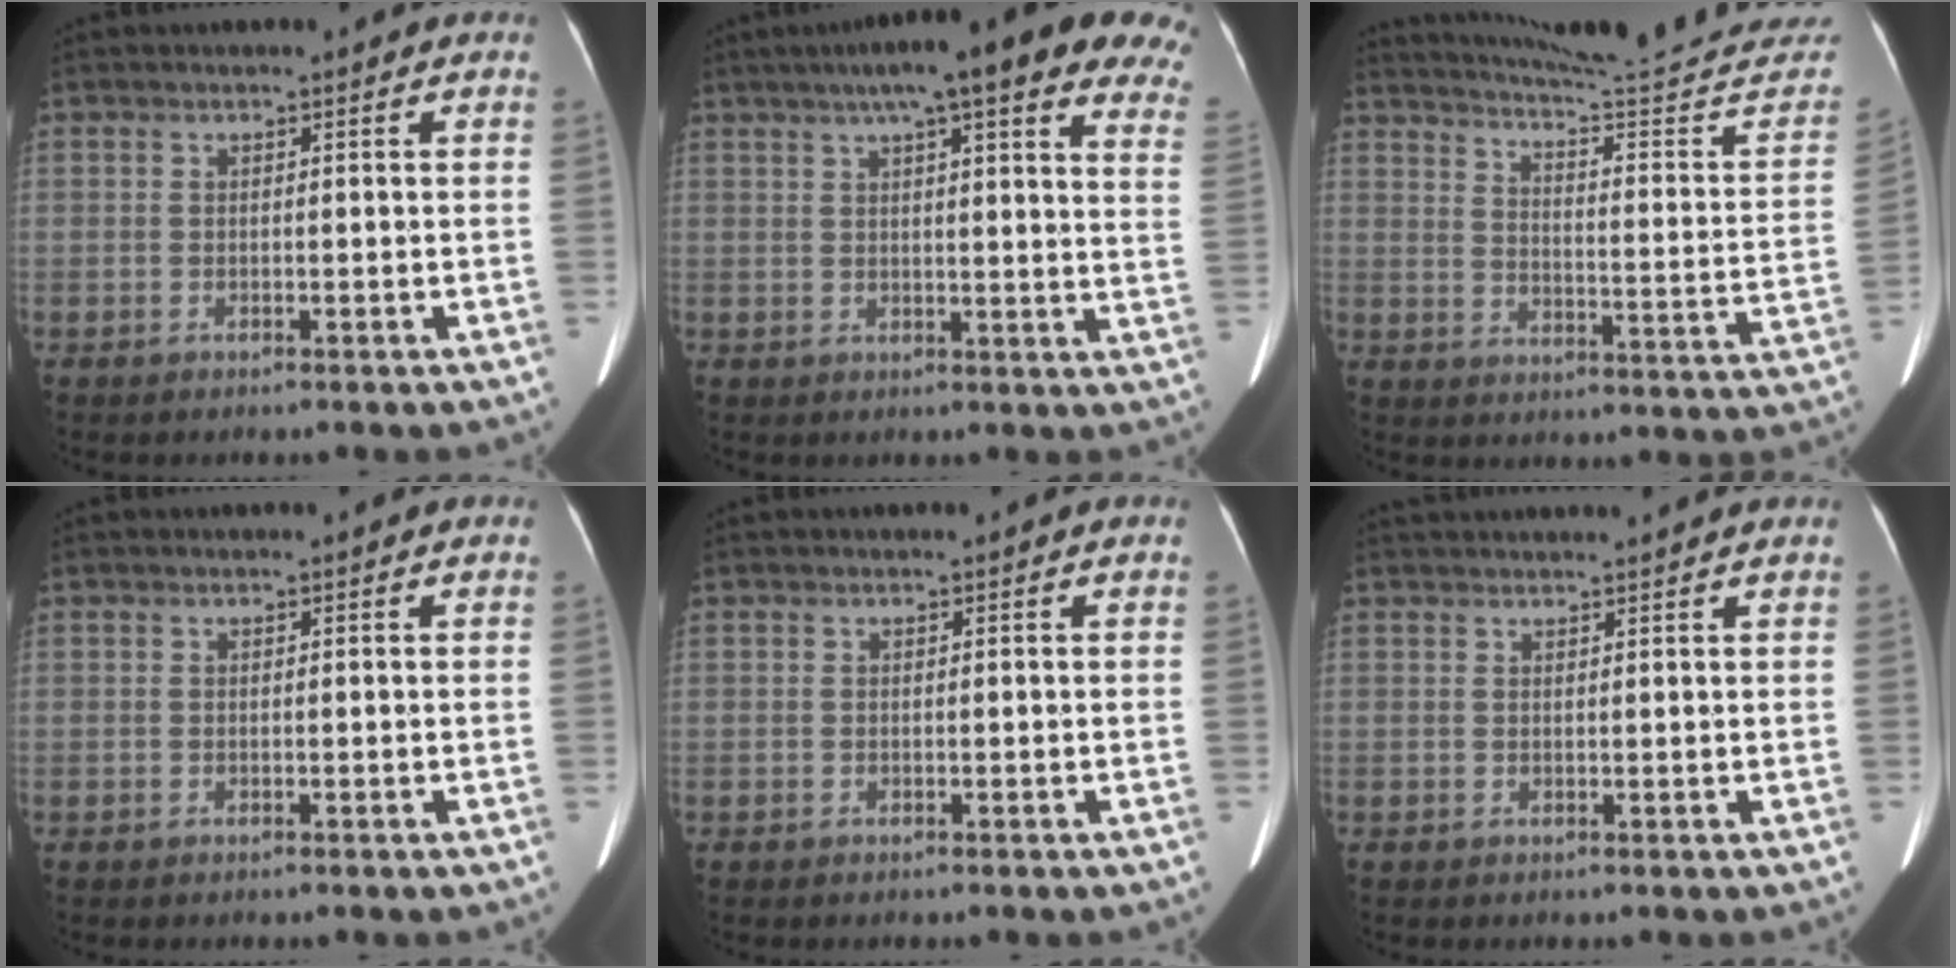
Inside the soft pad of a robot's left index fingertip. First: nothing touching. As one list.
[{"total": 22.6, "force": [16.8, 3.2, 14.8], "torque": [-0.184, 0.025, 0.189]}, {"total": 28.6, "force": [27.0, 0.2, 9.2], "torque": [-0.133, -0.125, 0.332]}, {"total": 0.0}, {"total": 0.0}, {"total": 6.8, "force": [6.5, -0.3, 2.1], "torque": [-0.023, 0.034, 0.078]}]